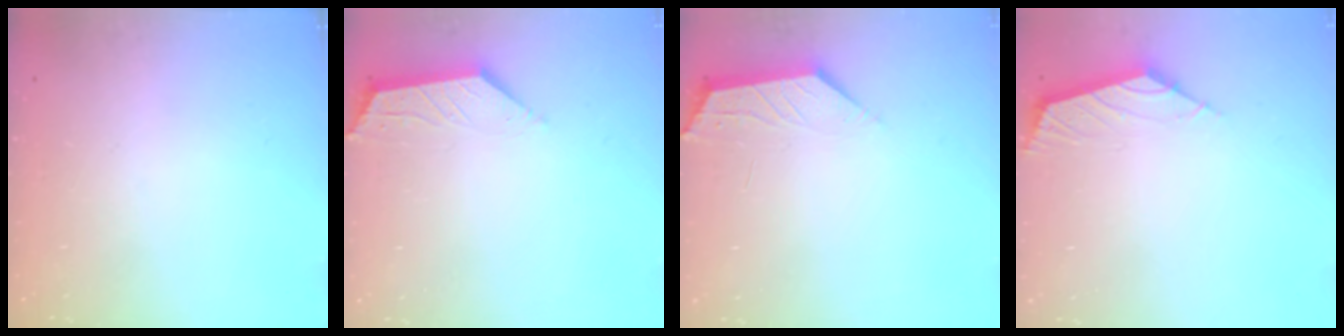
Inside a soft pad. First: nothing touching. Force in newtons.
{"total": 3.0, "press": 2.9, "slide": 0.5}
{"total": 2.0, "press": 2.0, "slide": 0.4}
{"total": 2.9, "press": 2.8, "slide": 0.7}